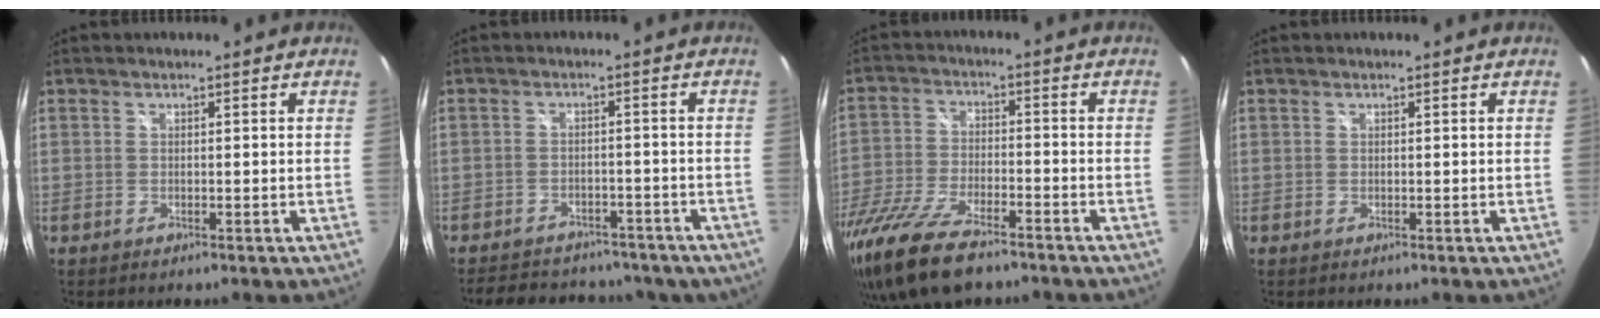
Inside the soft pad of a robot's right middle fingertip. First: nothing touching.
{"total": 17.0, "force": [-13.5, 7.8, 6.7], "torque": [-0.141, 0.013, -0.165]}
{"total": 18.0, "force": [-13.4, 5.7, 10.7], "torque": [-0.237, -0.049, -0.246]}
{"total": 0.0}